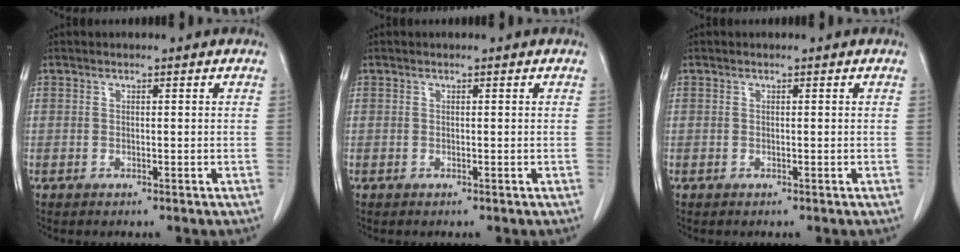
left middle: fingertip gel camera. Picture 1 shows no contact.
{"total": 0.0}
{"total": 0.0}